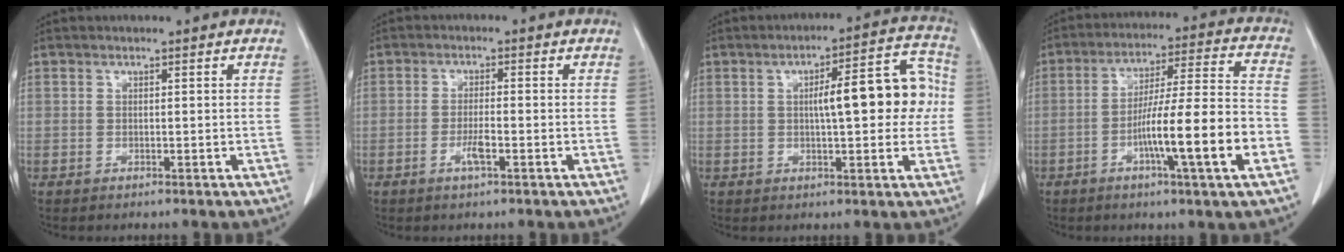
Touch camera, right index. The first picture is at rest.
{"total": 2.9, "force": [-1.3, 0.4, 2.6], "torque": [-0.049, -0.001, -0.025]}
{"total": 11.8, "force": [1.1, 3.3, 11.2], "torque": [-0.146, 0.039, 0.015]}
{"total": 15.0, "force": [-4.9, 0.0, 14.2], "torque": [-0.234, 0.004, -0.081]}